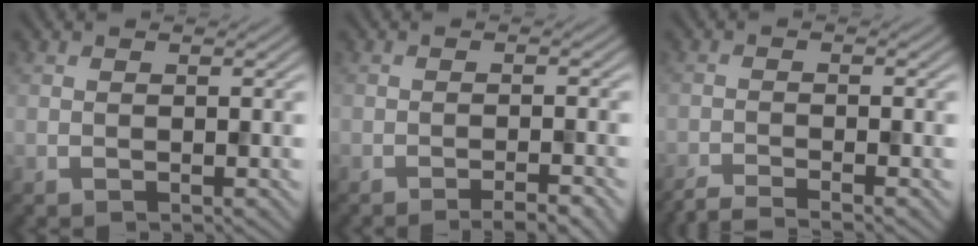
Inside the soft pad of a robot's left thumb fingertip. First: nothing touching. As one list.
[{"total": 3.9, "force": [-2.6, 0.6, 2.9], "torque": [-0.037, 0.011, -0.044]}, {"total": 3.5, "force": [-2.9, 0.3, 1.9], "torque": [-0.028, 0.001, -0.065]}]